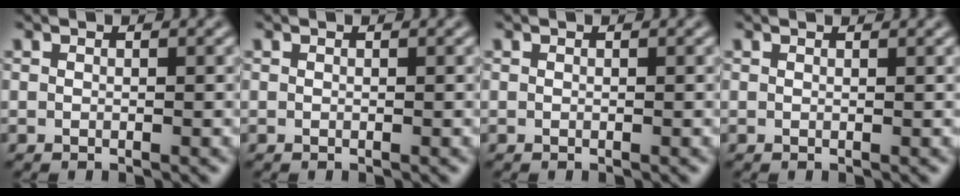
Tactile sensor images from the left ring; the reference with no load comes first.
{"total": 0.0}
{"total": 0.0}
{"total": 0.8, "force": [0.8, 0.0, 0.1], "torque": [-0.007, -0.003, 0.007]}